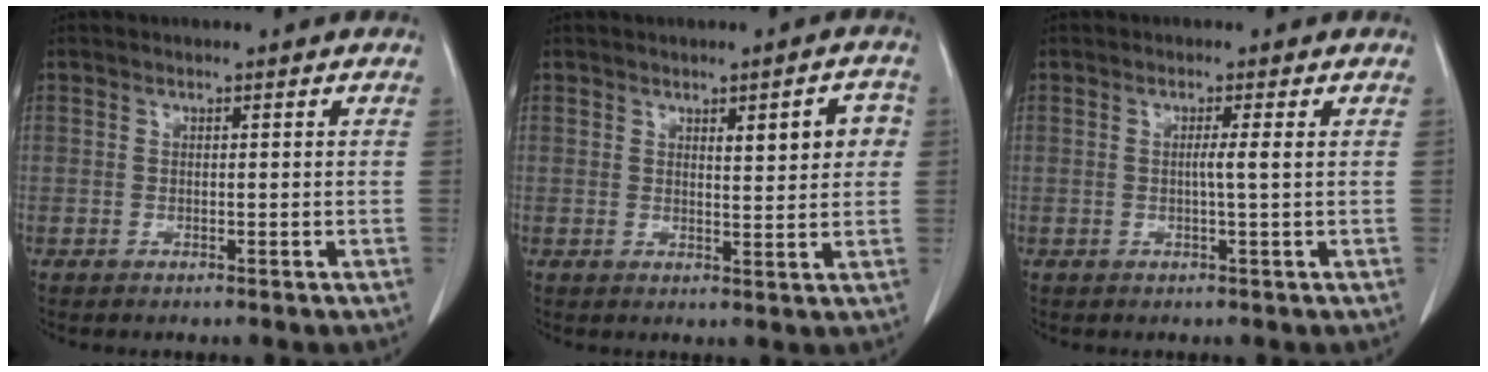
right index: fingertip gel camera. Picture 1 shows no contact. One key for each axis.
{"total": 5.2, "fx": 1.5, "fy": 1.3, "fz": 4.8, "tx": -0.062, "ty": 0.007, "tz": 0.022}
{"total": 1.7, "fx": 0.1, "fy": -0.6, "fz": 1.6, "tx": -0.028, "ty": 0.000, "tz": 0.001}